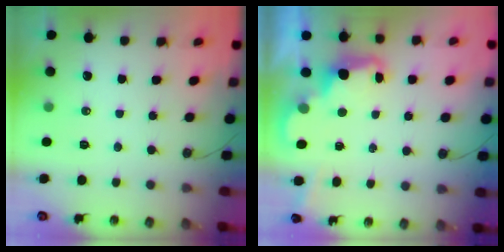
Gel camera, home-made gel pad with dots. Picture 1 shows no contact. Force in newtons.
{"total": 2.6, "press": 2.5, "slide": 0.6}